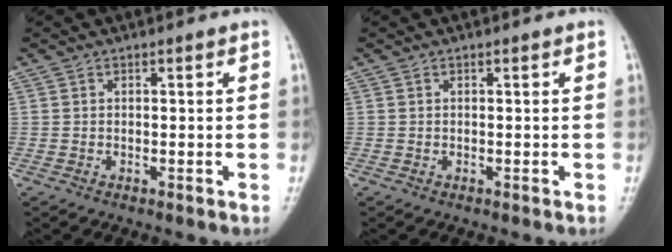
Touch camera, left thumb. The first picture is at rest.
{"total": 0.0}